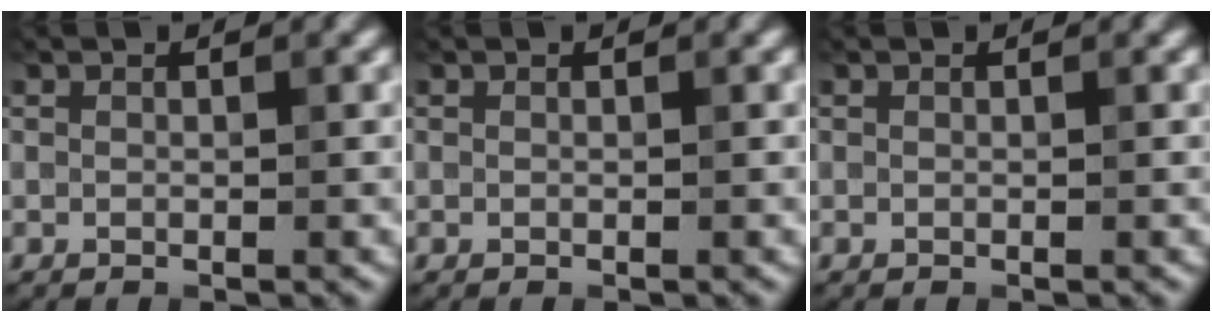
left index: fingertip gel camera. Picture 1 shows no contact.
{"total": 0.0}
{"total": 0.0}